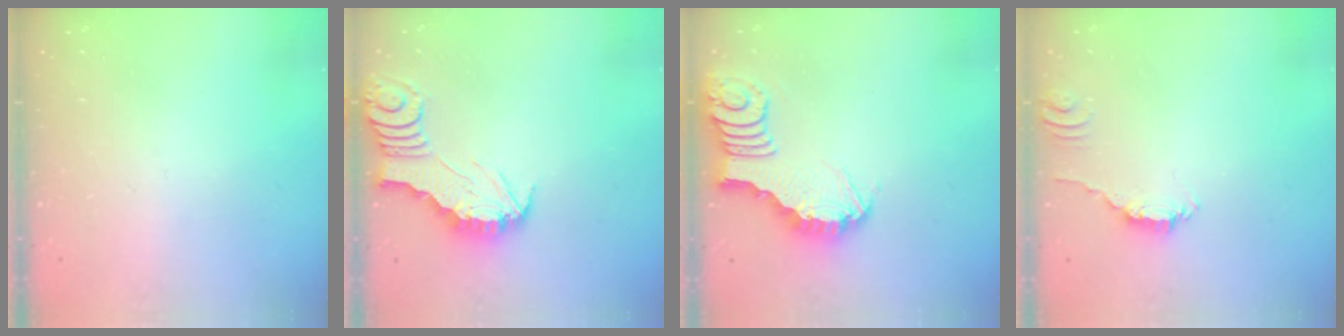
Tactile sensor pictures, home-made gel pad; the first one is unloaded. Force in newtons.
{"total": 2.7, "press": 2.7, "slide": 0.2}
{"total": 3.9, "press": 3.8, "slide": 0.4}
{"total": 2.6, "press": 2.6, "slide": 0.4}